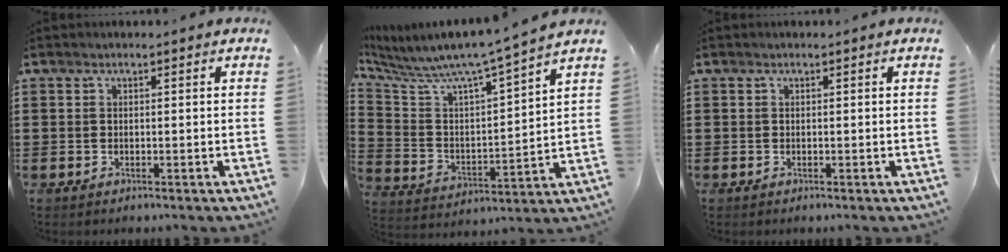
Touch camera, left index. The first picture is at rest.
{"total": 6.6, "force": [6.0, 0.0, 2.9], "torque": [-0.090, -0.056, 0.090]}
{"total": 0.0}